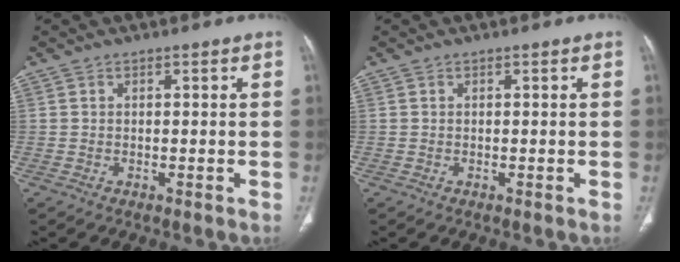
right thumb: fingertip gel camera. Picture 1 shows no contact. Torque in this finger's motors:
{"motor_torque": [0.00, 0.00, 0.00, 0.00, 0.00]}